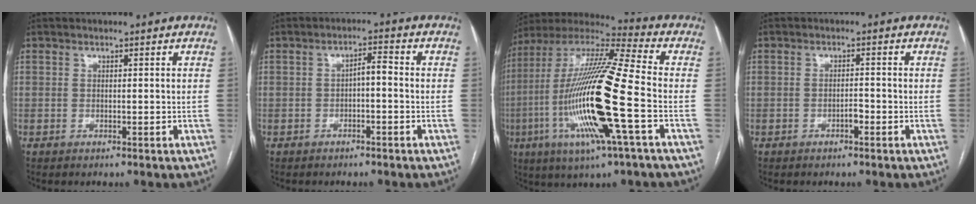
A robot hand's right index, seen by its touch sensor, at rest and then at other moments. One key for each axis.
{"total": 2.7, "fx": -0.6, "fy": 0.8, "fz": 2.5, "tx": -0.040, "ty": 0.012, "tz": -0.009}
{"total": 22.2, "fx": -5.4, "fy": 1.3, "fz": 21.5, "tx": -0.455, "ty": -0.023, "tz": -0.108}
{"total": 1.4, "fx": -0.8, "fy": 0.5, "fz": 1.0, "tx": -0.015, "ty": 0.003, "tz": -0.013}